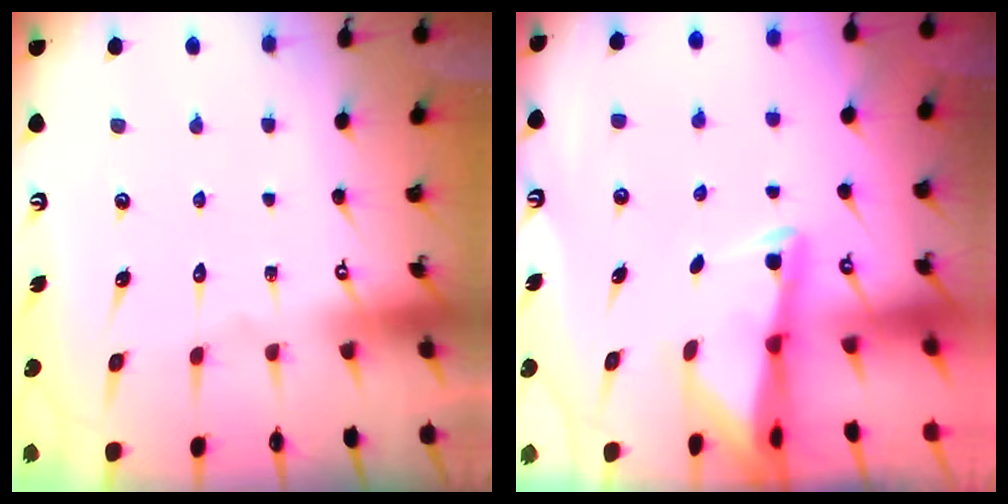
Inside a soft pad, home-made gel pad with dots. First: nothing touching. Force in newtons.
{"total": 2.4, "press": 2.3, "slide": 0.4}